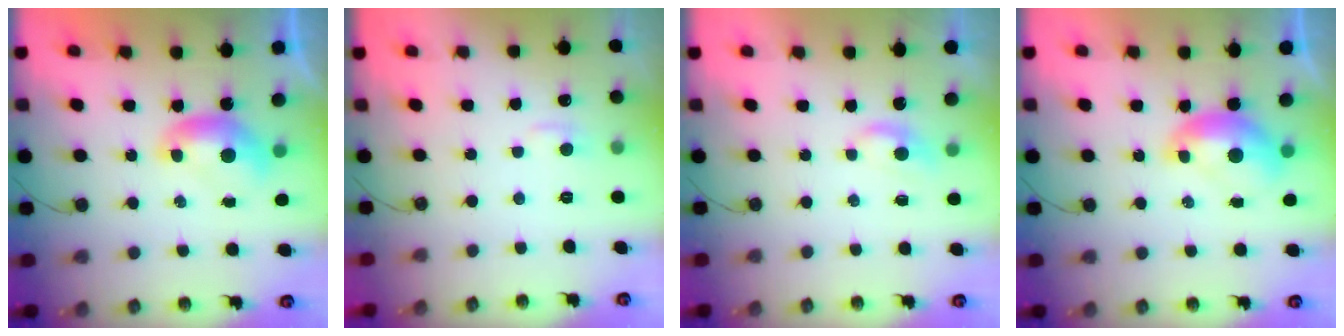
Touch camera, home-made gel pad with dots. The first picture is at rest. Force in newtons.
{"total": 2.2, "press": 2.1, "slide": 0.6}
{"total": 1.1, "press": 1.0, "slide": 0.4}
{"total": 1.3, "press": 1.3, "slide": 0.4}